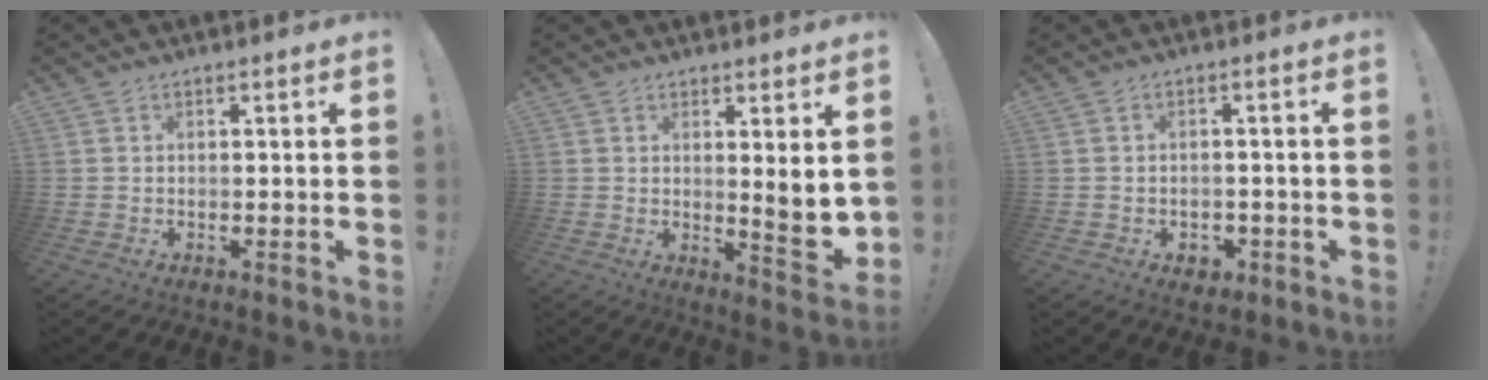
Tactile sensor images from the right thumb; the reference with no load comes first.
{"total": 5.3, "force": [2.1, 0.4, 4.8], "torque": [-0.053, -0.031, 0.033]}
{"total": 3.4, "force": [-1.4, 2.8, 1.3], "torque": [-0.004, 0.003, -0.024]}